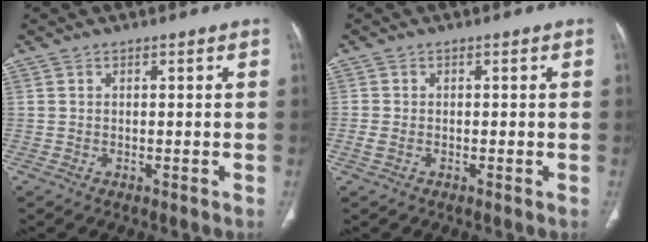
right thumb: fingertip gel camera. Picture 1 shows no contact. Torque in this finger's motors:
{"motor_torque": [-0.41, -0.30, 0.05, 0.24, 0.00]}